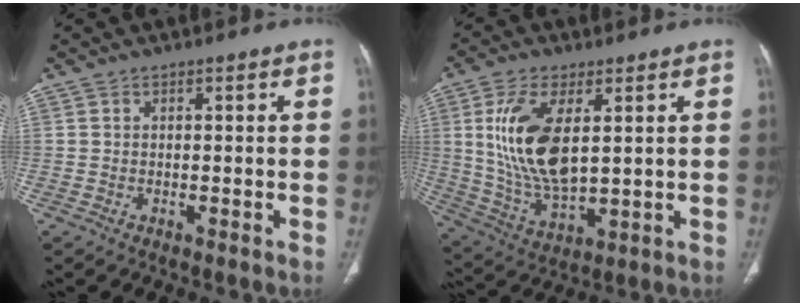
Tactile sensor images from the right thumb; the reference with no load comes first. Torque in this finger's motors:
{"motor_torque": [-0.76, 1.33, 0.77, 0.77, 0.21]}